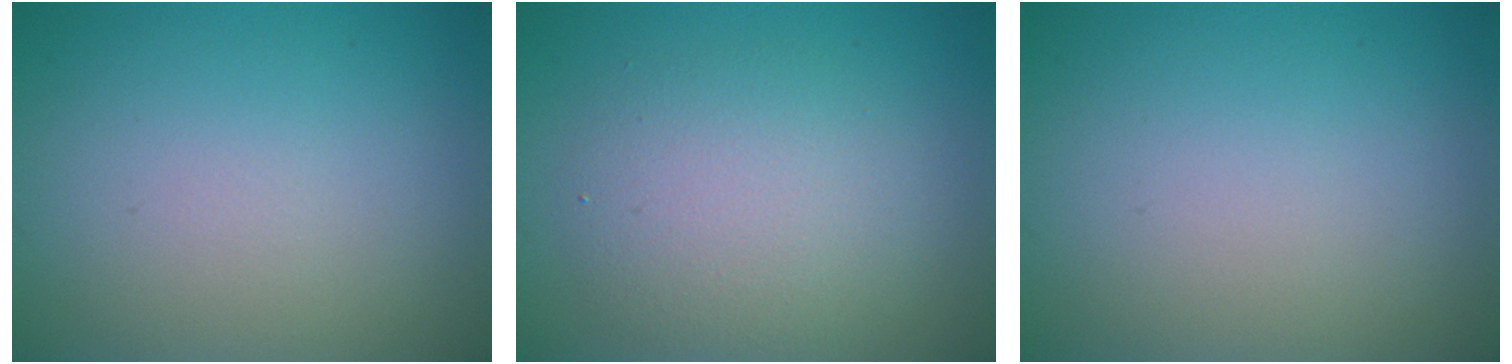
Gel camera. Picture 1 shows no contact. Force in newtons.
{"total": 4.5, "press": 4.5, "slide": 0.1}
{"total": 0.0}